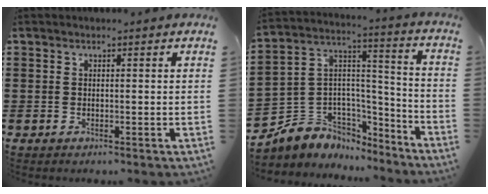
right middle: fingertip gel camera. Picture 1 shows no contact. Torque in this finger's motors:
{"motor_torque": [2.14, 0.00, -0.81, -0.18]}